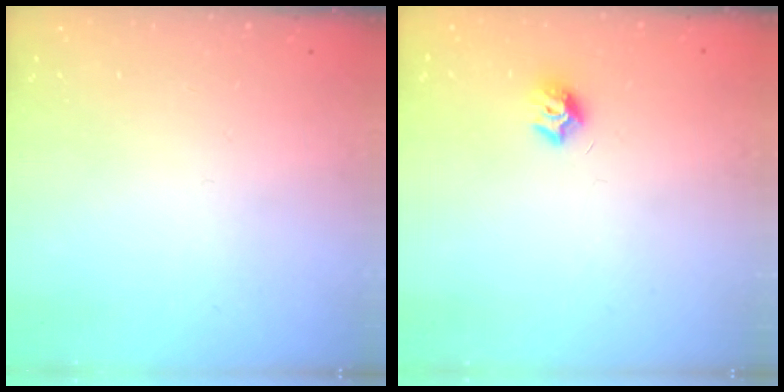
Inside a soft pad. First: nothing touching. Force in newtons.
{"total": 7.6, "press": 7.6, "slide": 0.7}